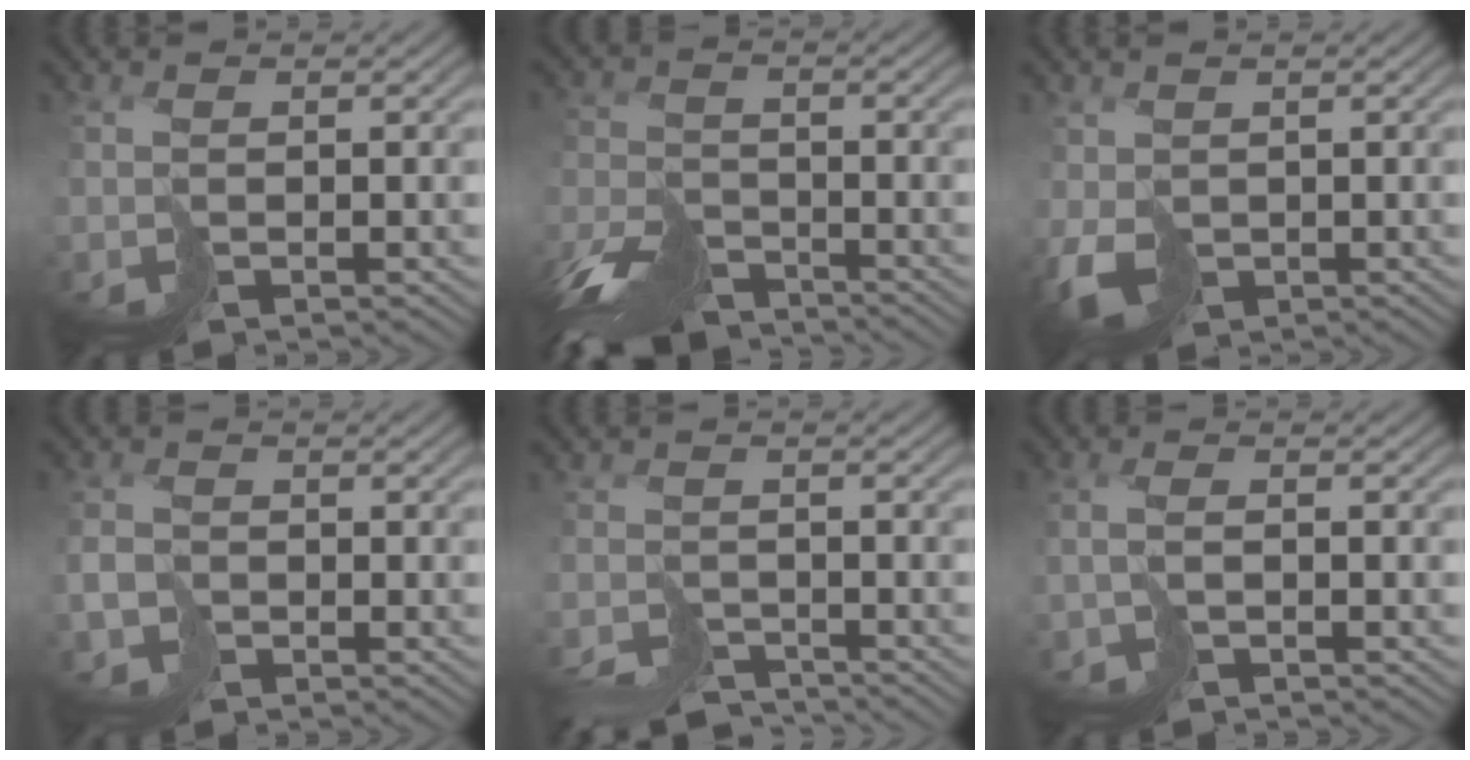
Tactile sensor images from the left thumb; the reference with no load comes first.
{"total": 9.5, "force": [-8.2, 3.2, 3.3], "torque": [-0.074, -0.015, -0.162]}
{"total": 3.8, "force": [-1.0, 3.1, 2.0], "torque": [-0.060, -0.011, -0.016]}
{"total": 1.9, "force": [-1.2, 1.5, 0.0], "torque": [-0.002, -0.003, -0.028]}
{"total": 4.8, "force": [-4.7, 1.0, 0.6], "torque": [-0.003, -0.007, -0.086]}
{"total": 1.8, "force": [-1.0, 0.5, 1.4], "torque": [-0.023, 0.003, -0.029]}